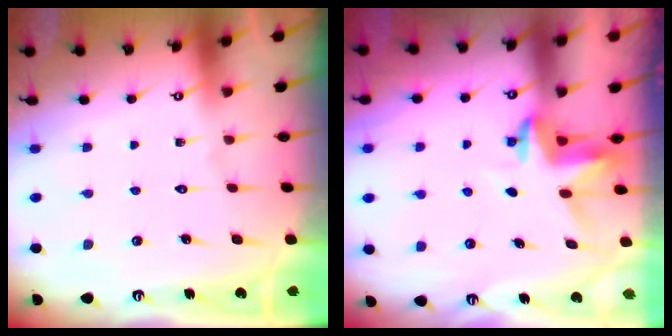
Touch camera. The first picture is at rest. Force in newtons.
{"total": 3.9, "press": 3.8, "slide": 0.3}